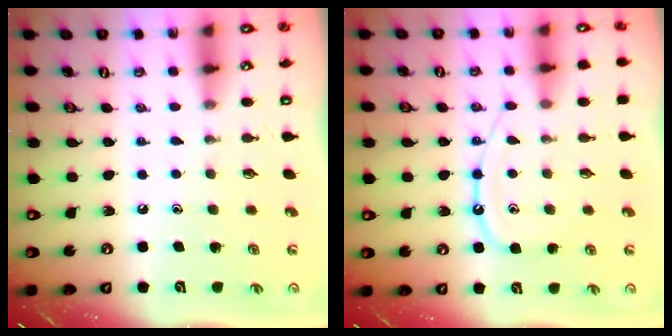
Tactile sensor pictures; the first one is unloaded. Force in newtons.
{"total": 11.7, "press": 11.6, "slide": 1.1}